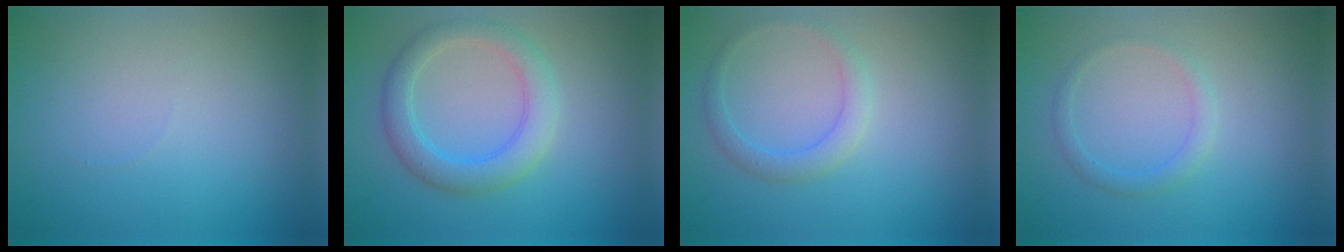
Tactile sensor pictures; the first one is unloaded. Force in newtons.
{"total": 3.8, "press": 3.8, "slide": 0.3}
{"total": 1.9, "press": 1.9, "slide": 0.1}
{"total": 1.4, "press": 1.4, "slide": 0.1}